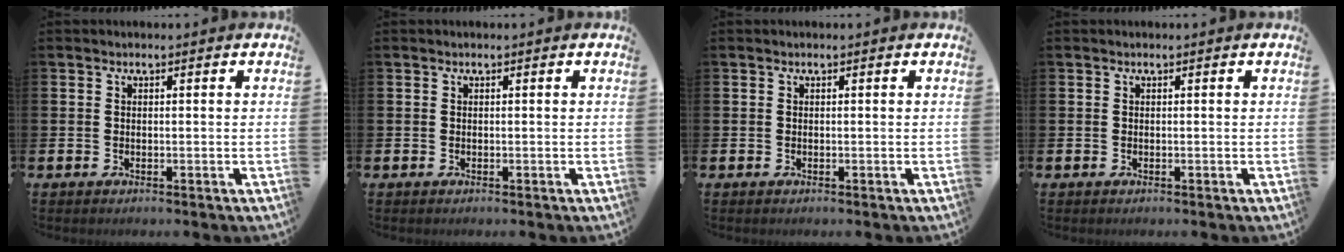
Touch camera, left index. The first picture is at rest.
{"total": 0.0}
{"total": 0.0}
{"total": 0.0}